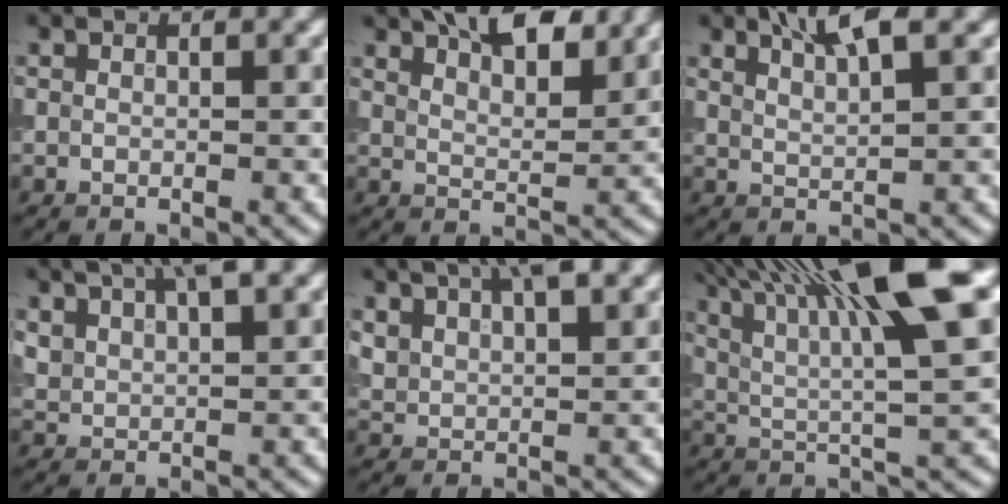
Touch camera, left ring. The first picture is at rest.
{"total": 6.3, "force": [4.7, 2.1, 3.6], "torque": [-0.039, 0.018, 0.057]}
{"total": 3.1, "force": [2.3, 0.5, 2.0], "torque": [-0.026, 0.007, 0.040]}
{"total": 6.0, "force": [4.3, 2.2, 3.6], "torque": [-0.074, 0.023, 0.067]}
{"total": 7.1, "force": [4.8, 2.9, 4.3], "torque": [-0.087, 0.026, 0.073]}
{"total": 12.1, "force": [5.6, 2.8, 10.4], "torque": [-0.174, 0.015, 0.093]}